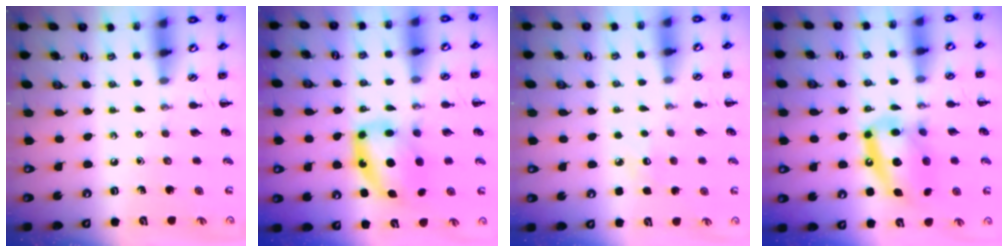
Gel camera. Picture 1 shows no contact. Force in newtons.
{"total": 10.0, "press": 9.8, "slide": 2.3}
{"total": 5.6, "press": 5.4, "slide": 1.4}
{"total": 15.3, "press": 14.9, "slide": 3.3}